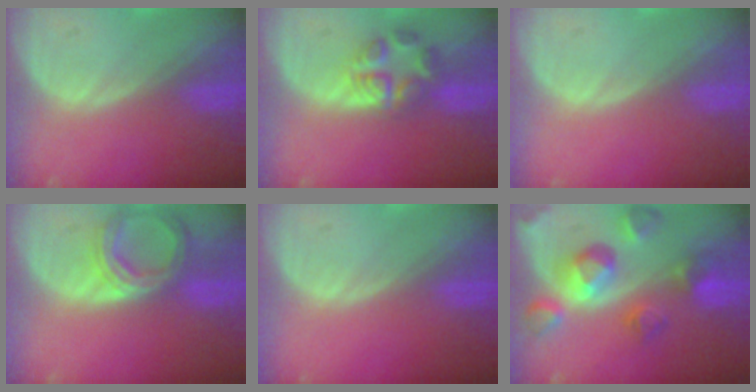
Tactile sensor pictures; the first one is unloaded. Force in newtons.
{"total": 5.5, "press": 5.4, "slide": 1.1}
{"total": 0.0}
{"total": 6.8, "press": 6.2, "slide": 2.6}
{"total": 0.0}
{"total": 10.4, "press": 9.2, "slide": 4.9}